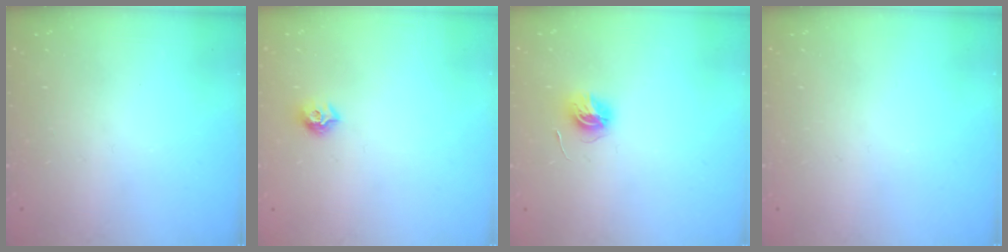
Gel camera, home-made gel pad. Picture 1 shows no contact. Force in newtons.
{"total": 7.9, "press": 7.8, "slide": 0.7}
{"total": 5.6, "press": 5.6, "slide": 0.6}
{"total": 0.0}